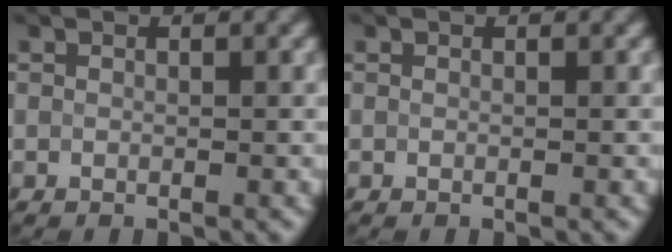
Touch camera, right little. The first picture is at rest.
{"total": 0.0}